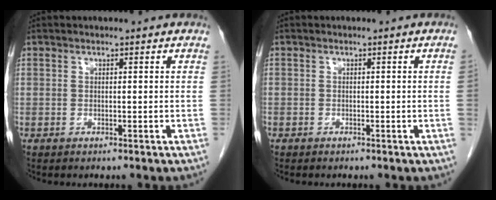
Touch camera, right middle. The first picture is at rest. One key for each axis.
{"total": 0.6, "fx": -0.1, "fy": -0.3, "fz": 0.5, "tx": 0.001, "ty": 0.002, "tz": -0.002}